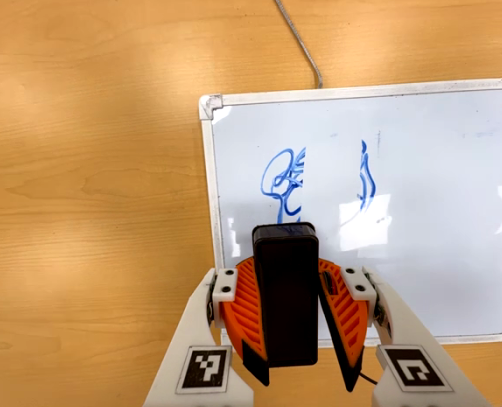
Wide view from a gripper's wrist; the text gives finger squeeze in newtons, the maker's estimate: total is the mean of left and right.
{"total": 9.0, "left": 9.9, "right": 8.1}